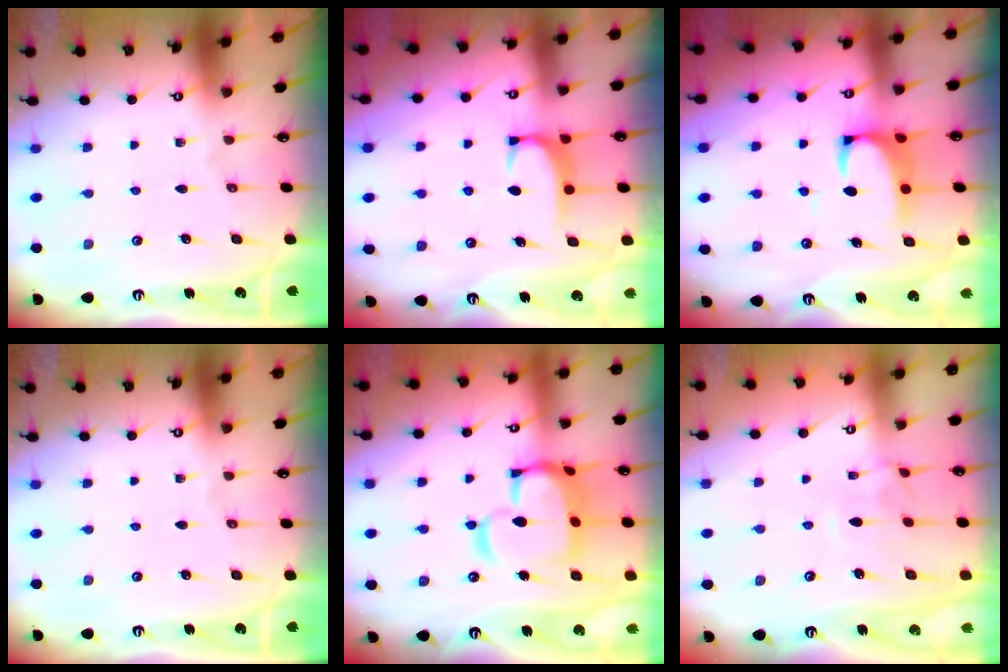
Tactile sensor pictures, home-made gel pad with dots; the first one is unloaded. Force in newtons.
{"total": 1.6, "press": 1.6, "slide": 0.5}
{"total": 2.3, "press": 2.1, "slide": 0.9}
{"total": 0.0}
{"total": 12.1, "press": 12.0, "slide": 1.4}
{"total": 2.1, "press": 2.0, "slide": 0.7}